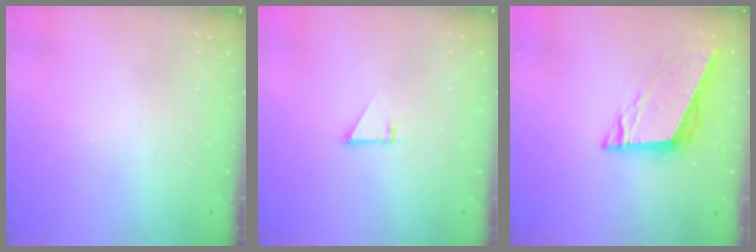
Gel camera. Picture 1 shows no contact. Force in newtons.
{"total": 1.4, "press": 1.4, "slide": 0.0}
{"total": 10.4, "press": 9.8, "slide": 3.5}